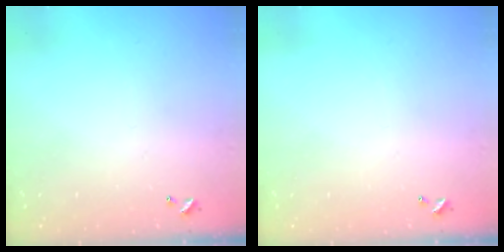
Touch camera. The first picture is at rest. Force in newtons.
{"total": 0.0}